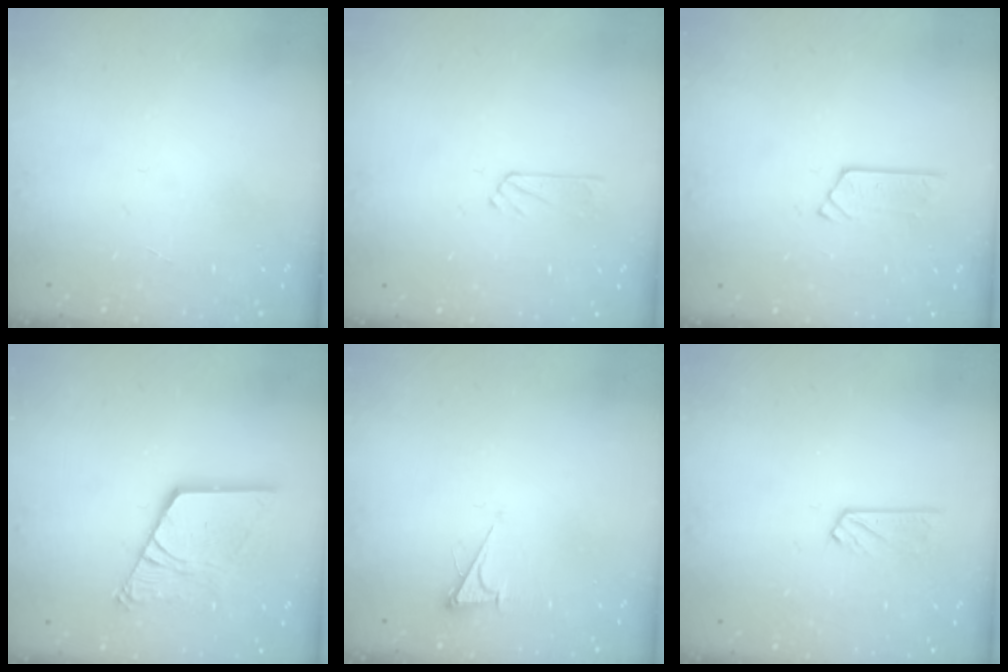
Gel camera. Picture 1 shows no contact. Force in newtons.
{"total": 2.5, "press": 2.5, "slide": 0.2}
{"total": 4.9, "press": 4.9, "slide": 0.5}
{"total": 17.1, "press": 17.0, "slide": 1.9}
{"total": 3.5, "press": 3.5, "slide": 0.3}
{"total": 4.7, "press": 4.7, "slide": 0.4}